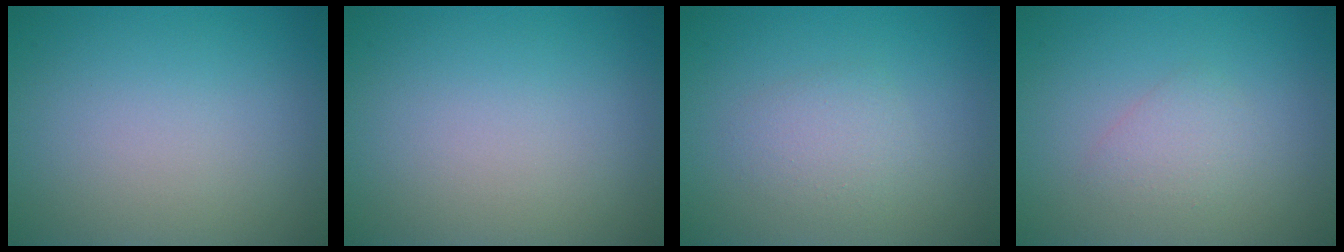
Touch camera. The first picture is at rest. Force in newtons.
{"total": 0.0}
{"total": 1.9, "press": 1.9, "slide": 0.0}
{"total": 1.6, "press": 1.6, "slide": 0.0}